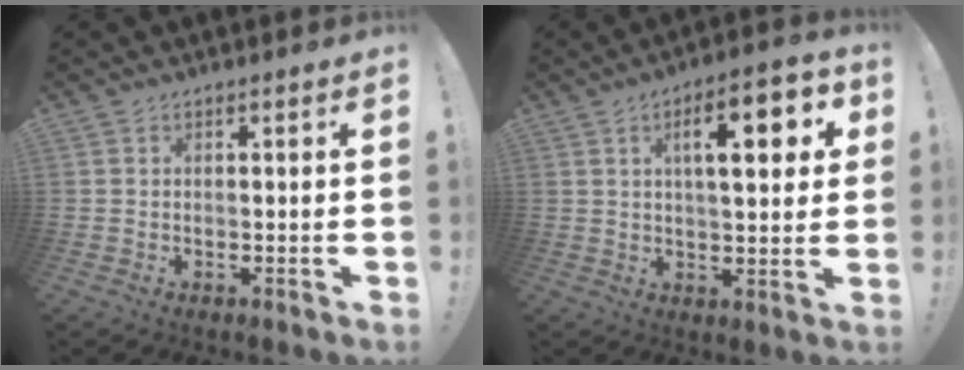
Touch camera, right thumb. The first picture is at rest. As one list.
[{"total": 12.8, "force": [4.0, 4.3, 11.4], "torque": [-0.161, -0.004, 0.056]}]